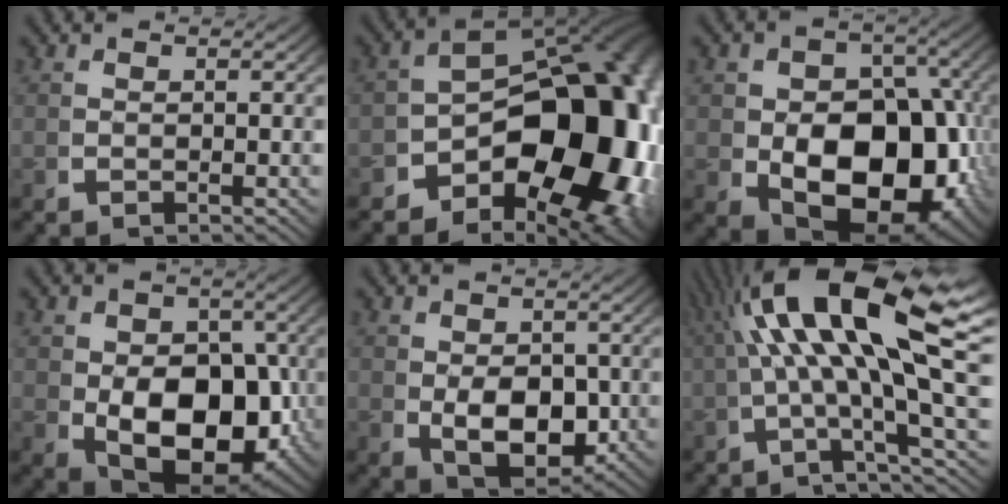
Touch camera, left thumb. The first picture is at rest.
{"total": 22.9, "force": [-2.6, 13.9, 18.1], "torque": [-0.243, -0.060, -0.024]}
{"total": 17.9, "force": [-1.5, 12.3, 12.9], "torque": [-0.227, -0.083, 0.016]}
{"total": 14.2, "force": [-1.0, 9.6, 10.5], "torque": [-0.195, -0.078, 0.021]}
{"total": 7.3, "force": [-0.2, 4.9, 5.4], "torque": [-0.118, -0.047, 0.020]}
{"total": 14.9, "force": [2.7, 6.5, 13.1], "torque": [-0.225, -0.009, 0.047]}